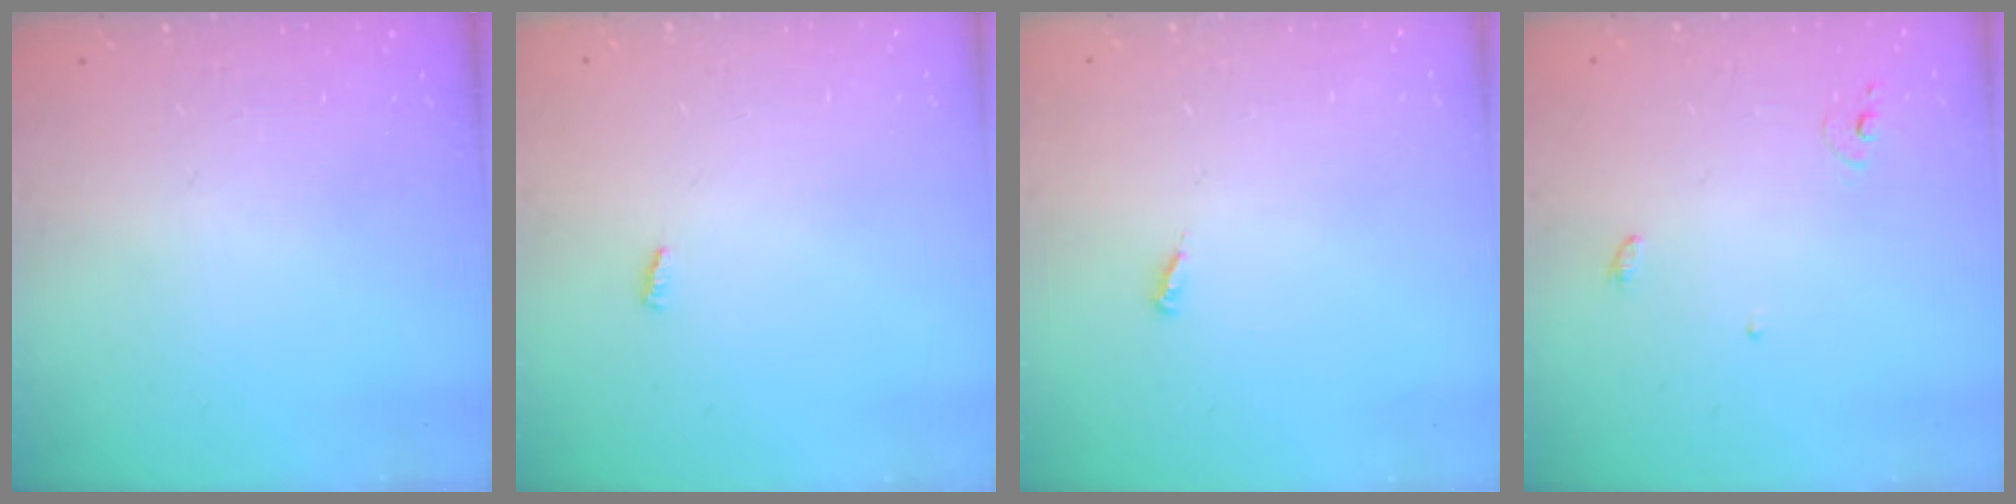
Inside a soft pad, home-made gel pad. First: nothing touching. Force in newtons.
{"total": 2.8, "press": 2.7, "slide": 0.3}
{"total": 2.1, "press": 2.1, "slide": 0.1}
{"total": 3.8, "press": 3.7, "slide": 0.2}